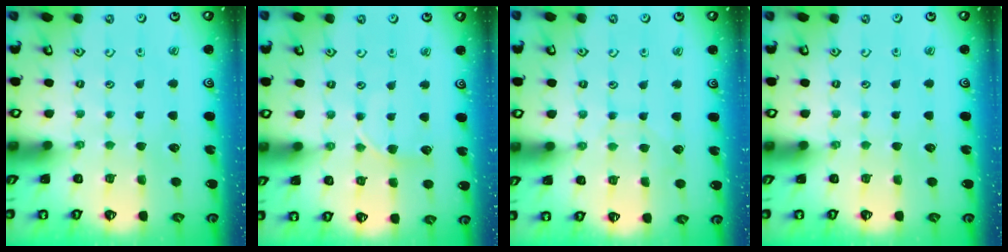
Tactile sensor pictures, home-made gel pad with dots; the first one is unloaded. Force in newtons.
{"total": 3.5, "press": 3.5, "slide": 0.5}
{"total": 4.5, "press": 4.5, "slide": 0.5}
{"total": 0.0}